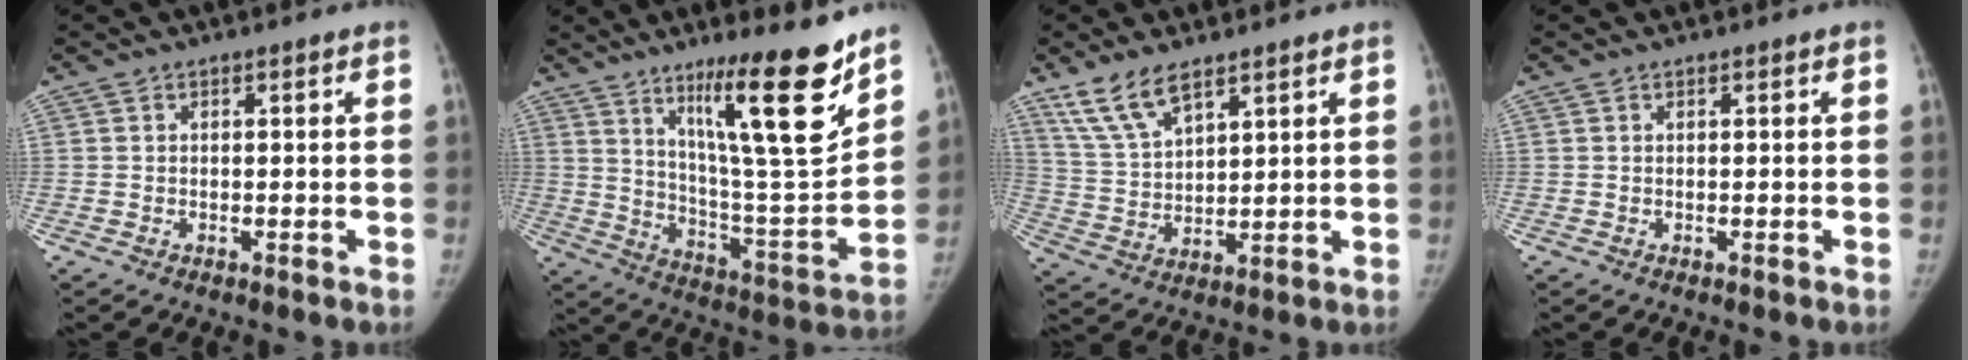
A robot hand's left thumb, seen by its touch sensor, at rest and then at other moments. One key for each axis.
{"total": 21.3, "fx": 13.3, "fy": 3.2, "fz": 16.3, "tx": -0.223, "ty": -0.085, "tz": 0.221}
{"total": 9.1, "fx": 6.4, "fy": 3.5, "fz": 5.4, "tx": -0.097, "ty": -0.025, "tz": 0.135}
{"total": 0.0}